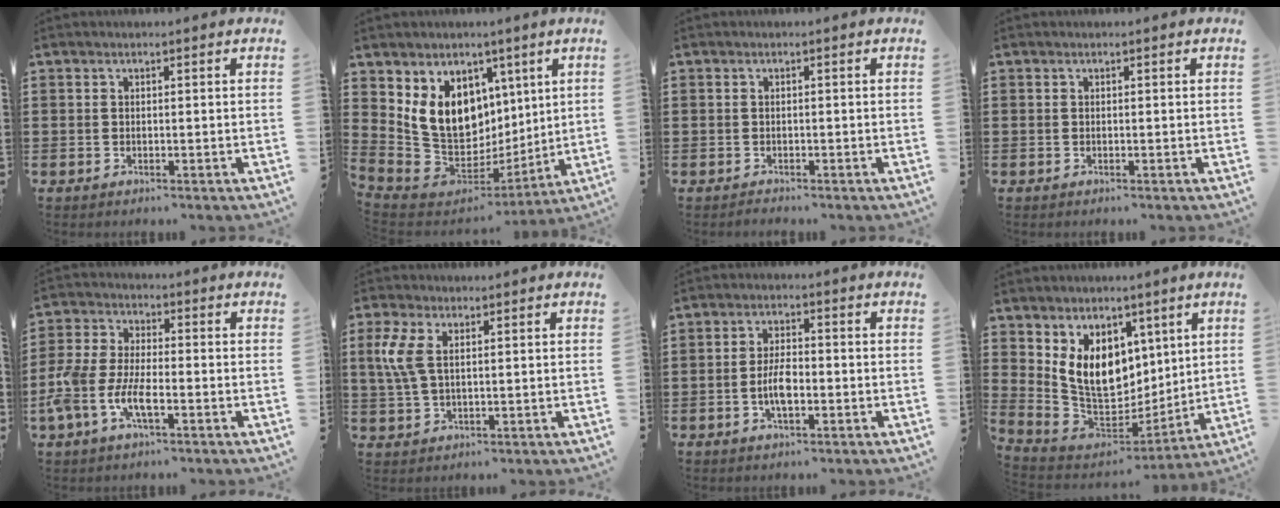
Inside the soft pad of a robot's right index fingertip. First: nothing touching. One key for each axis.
{"total": 12.0, "fx": 3.8, "fy": 9.8, "fz": 5.6, "tx": -0.148, "ty": -0.028, "tz": 0.084}
{"total": 0.6, "fx": -0.6, "fy": 0.1, "fz": -0.2, "tx": 0.002, "ty": 0.002, "tz": -0.014}
{"total": 0.0}
{"total": 6.8, "fx": -3.5, "fy": 2.4, "fz": 5.4, "tx": -0.148, "ty": -0.015, "tz": -0.074}
{"total": 5.7, "fx": 1.6, "fy": 2.6, "fz": 4.8, "tx": -0.130, "ty": -0.002, "tz": 0.019}
{"total": 4.8, "fx": -1.2, "fy": 1.9, "fz": 4.3, "tx": -0.097, "ty": -0.001, "tz": -0.026}
{"total": 11.2, "fx": 3.7, "fy": 8.5, "fz": 6.3, "tx": -0.149, "ty": -0.022, "tz": 0.074}